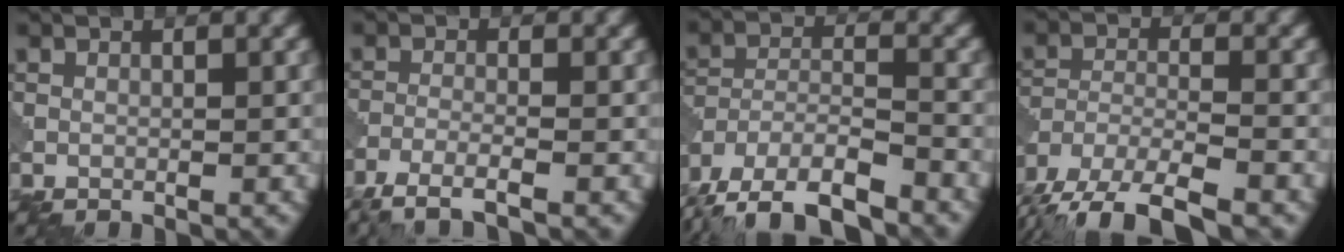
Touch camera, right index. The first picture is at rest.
{"total": 3.6, "force": [-2.7, 0.6, 2.3], "torque": [-0.044, -0.004, -0.066]}
{"total": 10.7, "force": [-8.8, 3.7, 4.7], "torque": [-0.081, -0.018, -0.149]}
{"total": 9.3, "force": [-7.1, 3.1, 5.1], "torque": [-0.094, -0.018, -0.129]}